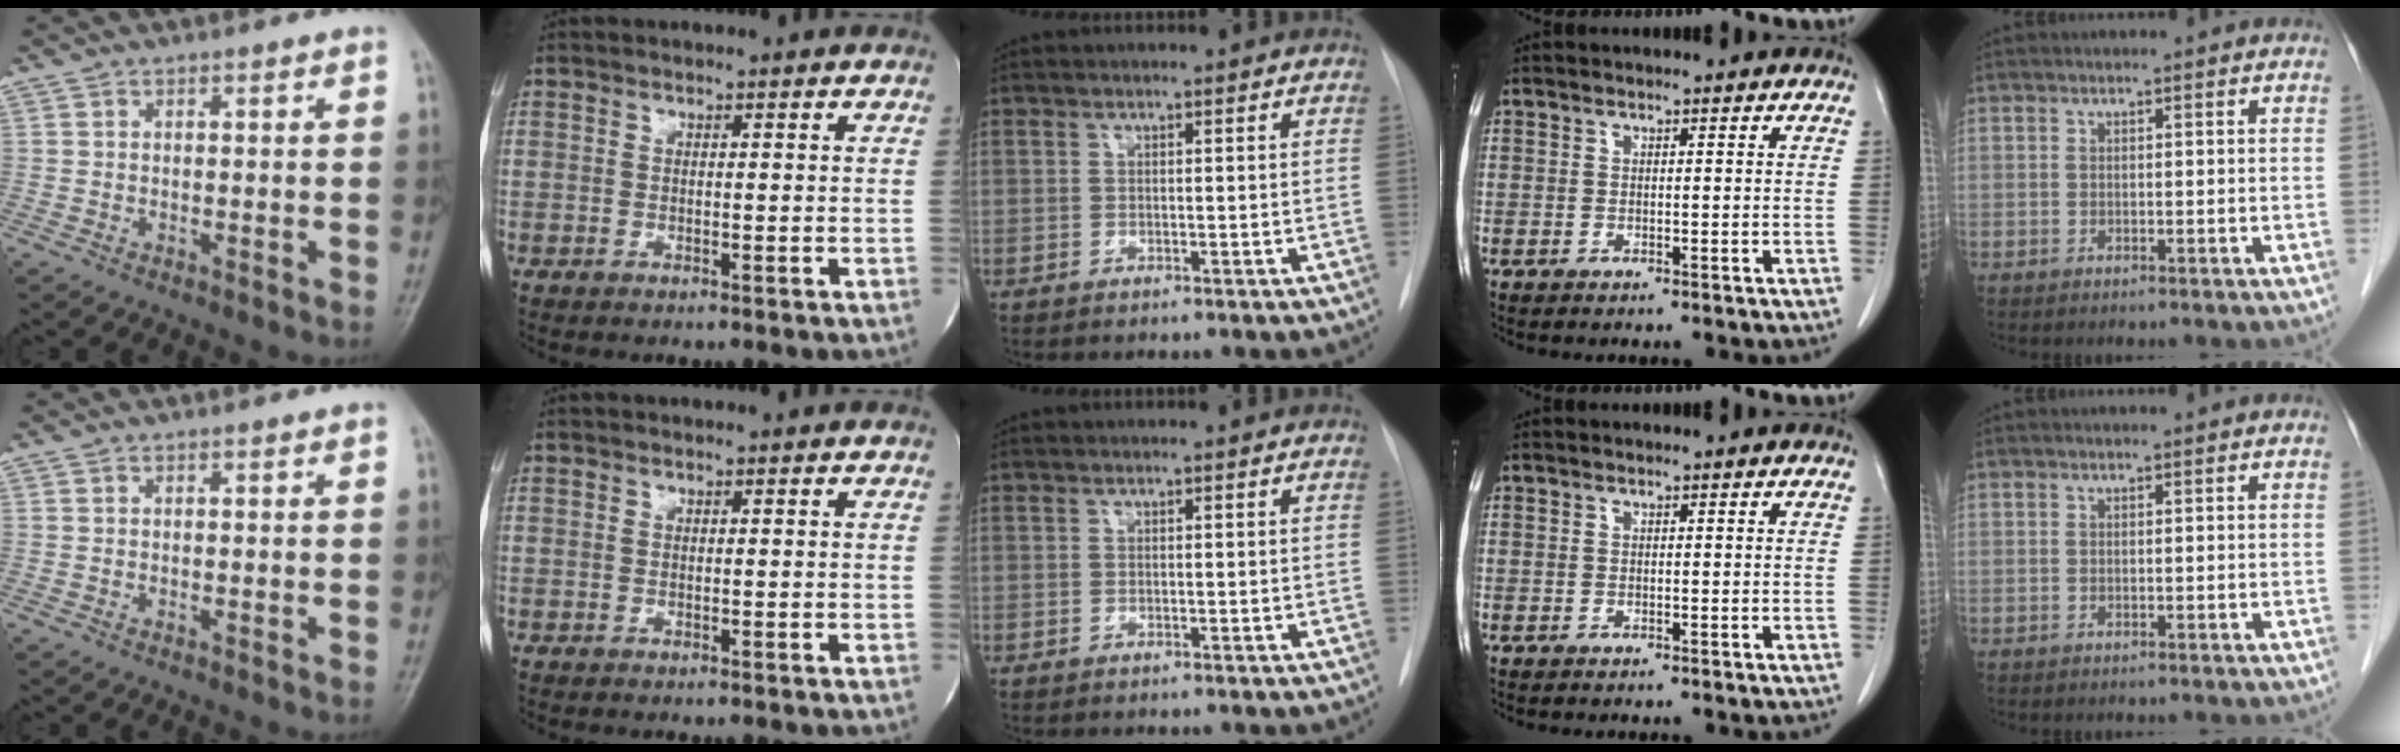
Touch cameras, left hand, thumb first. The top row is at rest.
{}